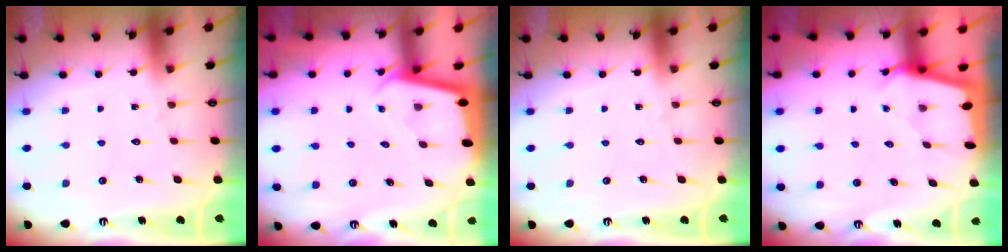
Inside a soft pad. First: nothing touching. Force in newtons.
{"total": 1.9, "press": 1.9, "slide": 0.1}
{"total": 0.0}
{"total": 2.3, "press": 2.3, "slide": 0.3}